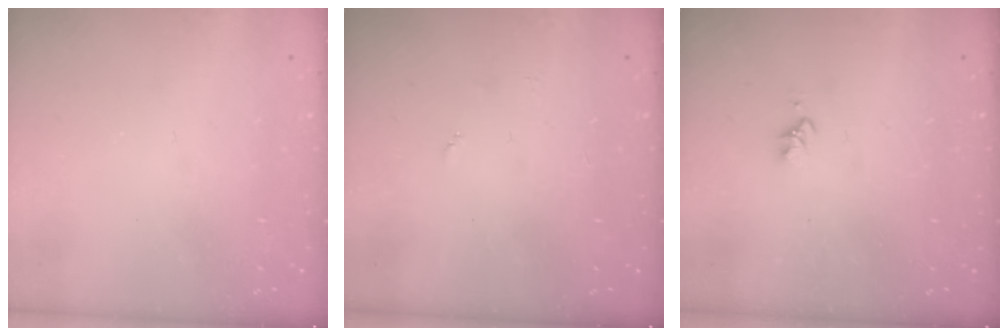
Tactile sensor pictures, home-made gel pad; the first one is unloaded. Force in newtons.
{"total": 3.7, "press": 3.7, "slide": 0.4}
{"total": 2.6, "press": 2.6, "slide": 0.4}